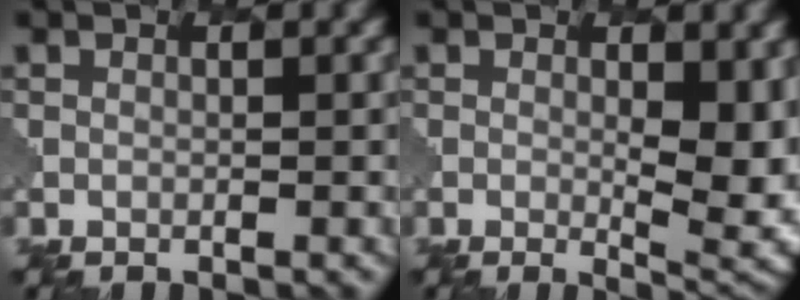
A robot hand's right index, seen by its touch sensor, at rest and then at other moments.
{"total": 7.0, "force": [0.1, 2.6, 6.5], "torque": [-0.094, -0.016, 0.009]}